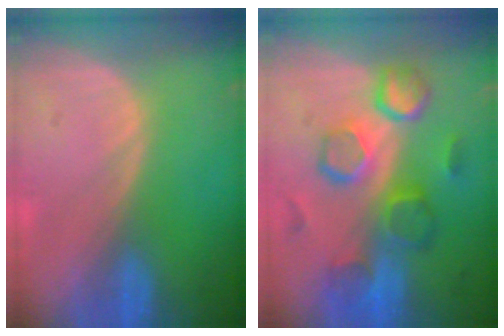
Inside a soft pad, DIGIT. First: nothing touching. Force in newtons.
{"total": 10.4, "press": 9.3, "slide": 4.8}